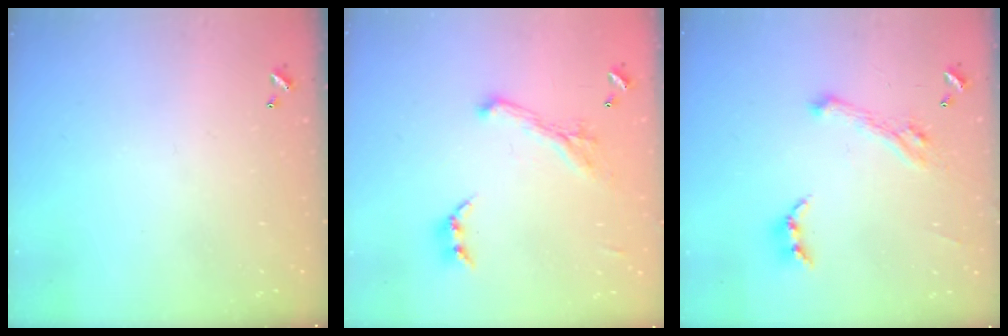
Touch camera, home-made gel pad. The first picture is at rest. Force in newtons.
{"total": 2.1, "press": 1.7, "slide": 1.2}
{"total": 5.1, "press": 5.0, "slide": 1.0}